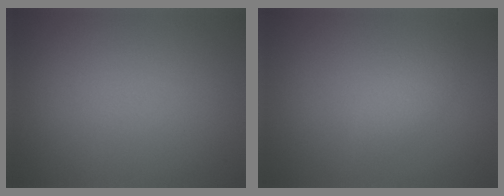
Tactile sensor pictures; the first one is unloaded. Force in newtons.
{"total": 1.7, "press": 1.7, "slide": 0.0}